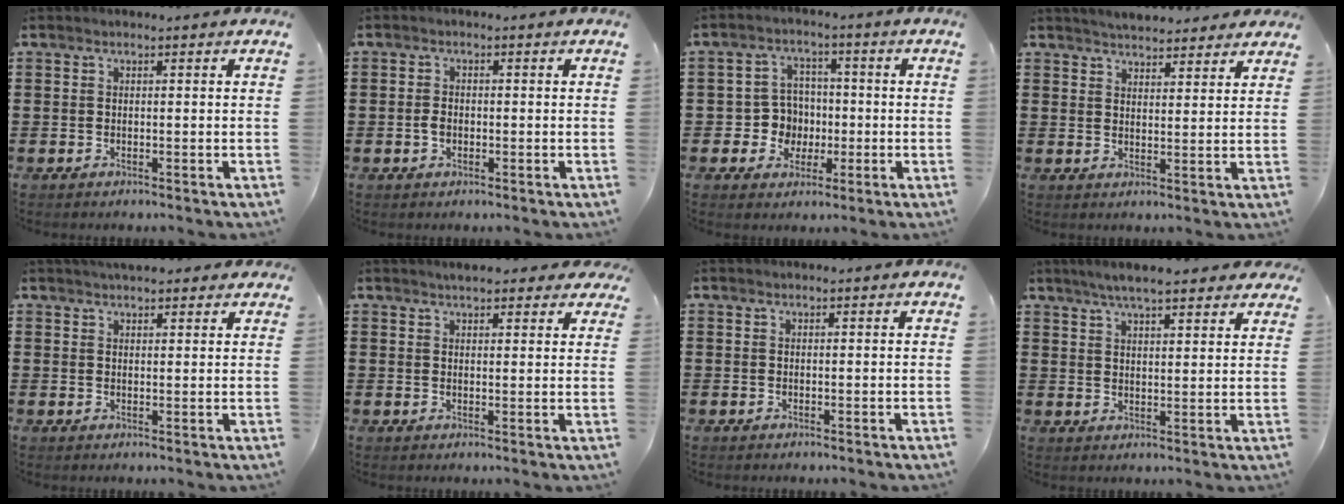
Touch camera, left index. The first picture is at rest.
{"total": 1.7, "force": [-0.5, 1.1, 1.1], "torque": [-0.032, 0.001, -0.012]}
{"total": 5.7, "force": [-0.8, 5.5, 1.3], "torque": [-0.037, 0.014, -0.015]}
{"total": 3.4, "force": [3.4, 0.4, 0.3], "torque": [-0.016, -0.006, 0.063]}
{"total": 3.0, "force": [2.7, 1.0, 1.0], "torque": [-0.024, 0.002, 0.050]}
{"total": 3.0, "force": [2.7, 0.7, 1.0], "torque": [-0.028, 0.001, 0.049]}
{"total": 0.0}
{"total": 5.4, "force": [4.6, 0.9, 2.6], "torque": [-0.063, -0.003, 0.084]}